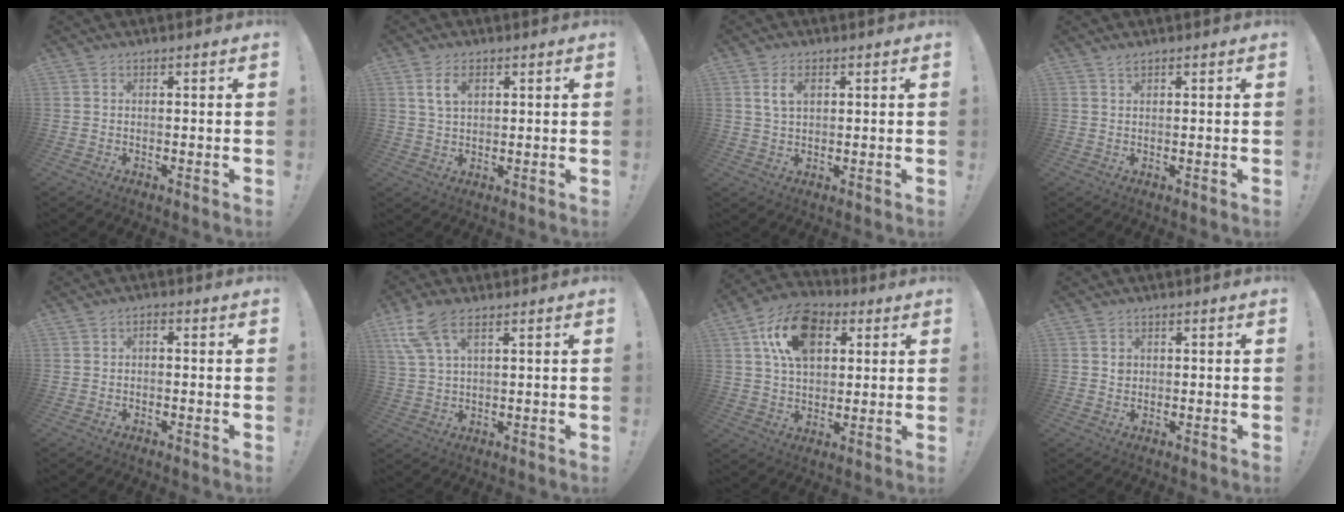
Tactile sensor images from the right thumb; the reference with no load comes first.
{"total": 5.8, "force": [2.2, 3.3, 4.2], "torque": [-0.072, 0.001, 0.040]}
{"total": 5.0, "force": [1.8, 2.8, 3.7], "torque": [-0.061, -0.001, 0.031]}
{"total": 1.3, "force": [1.0, 0.3, 0.8], "torque": [-0.013, -0.001, 0.017]}
{"total": 1.4, "force": [-0.9, 0.6, 0.9], "torque": [-0.015, 0.005, -0.017]}
{"total": 8.8, "force": [5.1, 3.4, 6.4], "torque": [-0.124, -0.008, 0.099]}
{"total": 16.3, "force": [6.2, 11.0, 10.4], "torque": [-0.167, -0.006, 0.119]}
{"total": 1.1, "force": [0.3, 1.0, 0.3], "torque": [0.009, -0.004, 0.002]}